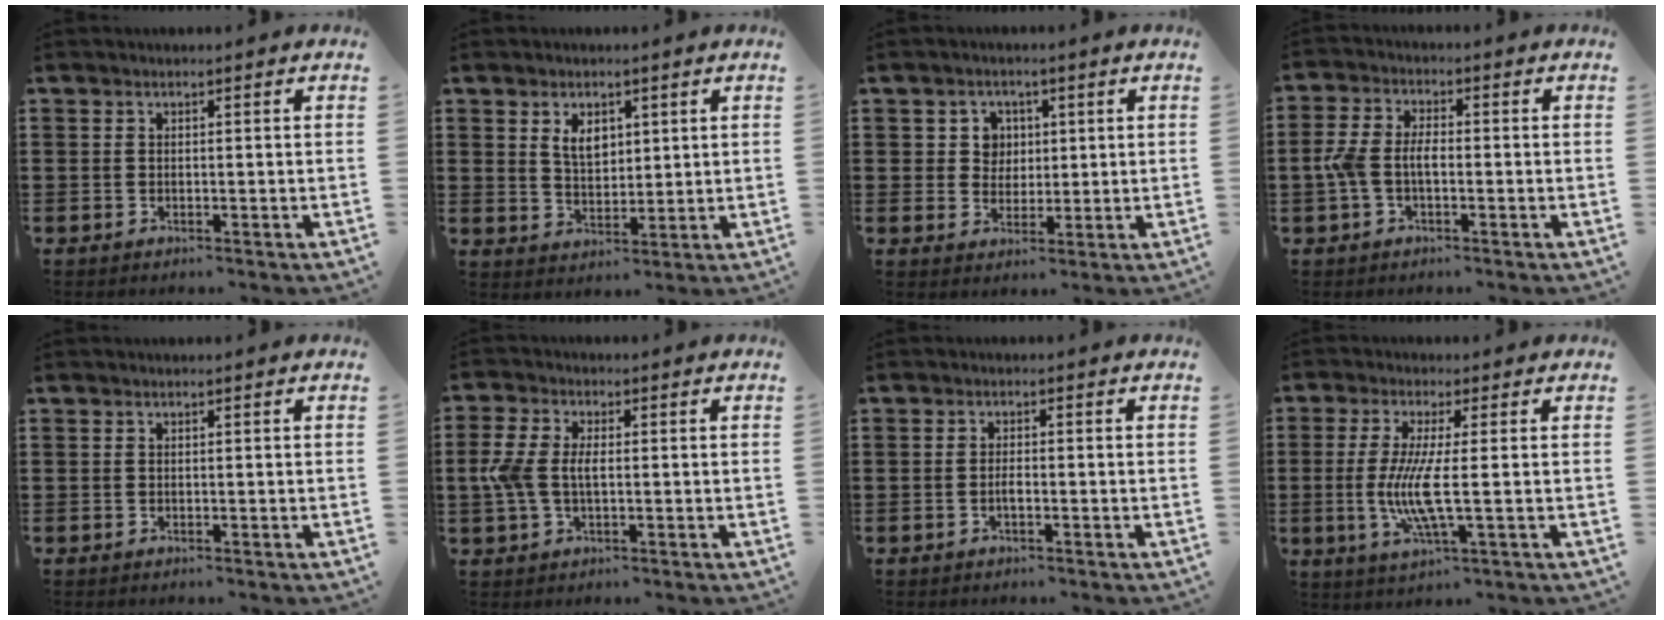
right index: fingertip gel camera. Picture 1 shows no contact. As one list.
[{"total": 4.3, "force": [2.0, 2.7, 2.7], "torque": [-0.055, 0.008, 0.033]}, {"total": 4.1, "force": [1.0, 3.8, 1.2], "torque": [-0.033, 0.010, 0.014]}, {"total": 4.7, "force": [-0.9, 2.5, 3.8], "torque": [-0.098, -0.001, -0.026]}, {"total": 0.0}, {"total": 5.4, "force": [-0.2, 3.0, 4.5], "torque": [-0.122, -0.003, -0.017]}, {"total": 1.4, "force": [-0.5, 0.4, 1.2], "torque": [-0.025, 0.001, -0.010]}, {"total": 7.7, "force": [-0.8, 0.8, 7.6], "torque": [-0.168, -0.023, -0.025]}]